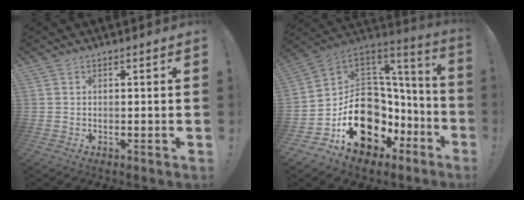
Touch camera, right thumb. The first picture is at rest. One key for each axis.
{"total": 20.7, "fx": -6.1, "fy": 15.7, "fz": 12.1, "tx": -0.193, "ty": 0.014, "tz": -0.056}